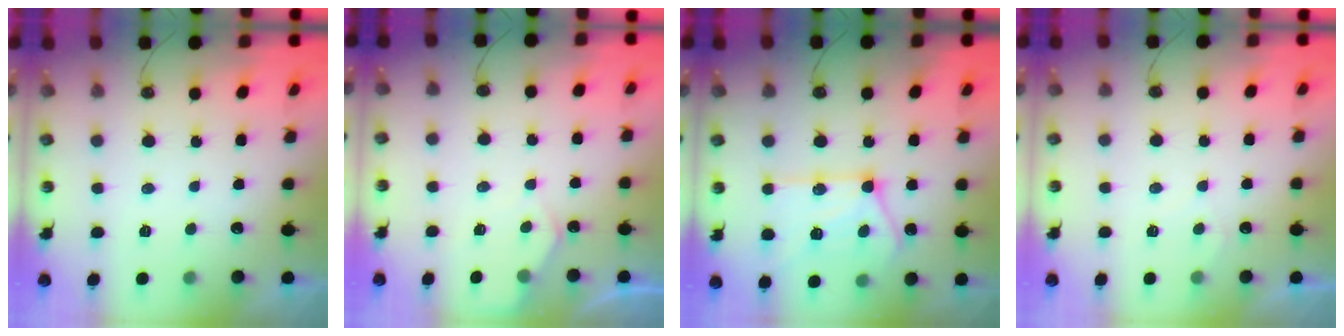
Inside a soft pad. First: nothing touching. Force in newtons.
{"total": 5.1, "press": 5.0, "slide": 0.7}
{"total": 18.1, "press": 18.0, "slide": 1.7}
{"total": 4.2, "press": 4.1, "slide": 0.5}